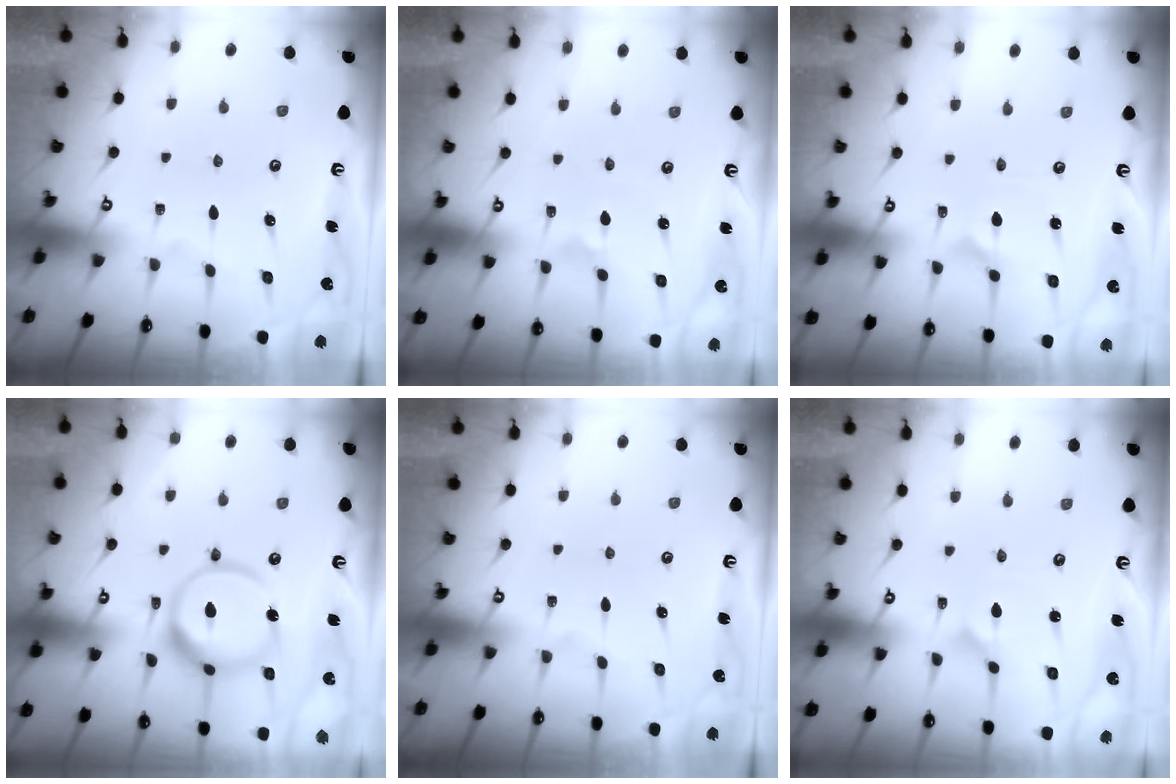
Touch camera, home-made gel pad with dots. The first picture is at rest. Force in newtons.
{"total": 1.1, "press": 1.0, "slide": 0.4}
{"total": 2.6, "press": 2.5, "slide": 0.3}
{"total": 14.2, "press": 14.1, "slide": 1.5}
{"total": 0.0}
{"total": 1.5, "press": 1.5, "slide": 0.0}